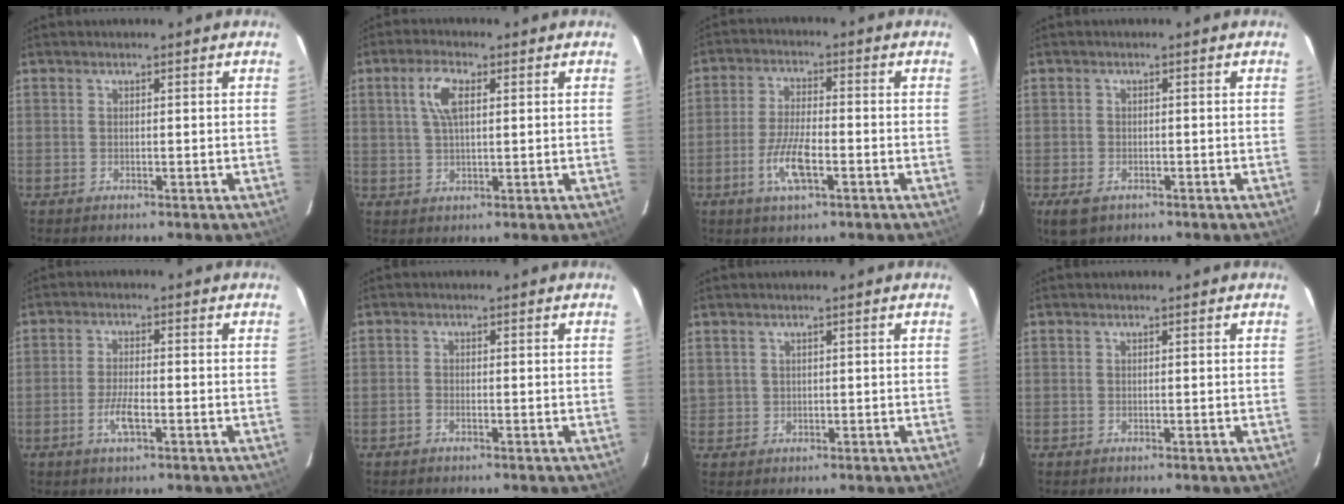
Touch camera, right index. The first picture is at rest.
{"total": 5.4, "force": [1.7, 2.2, 4.7], "torque": [-0.092, 0.010, 0.034]}
{"total": 7.8, "force": [-3.2, 2.1, 6.8], "torque": [-0.143, -0.004, -0.062]}
{"total": 4.2, "force": [-2.3, 2.6, 2.3], "torque": [-0.050, -0.009, -0.036]}
{"total": 4.4, "force": [-1.8, 1.1, 3.9], "torque": [-0.081, -0.004, -0.035]}
{"total": 0.8, "force": [-0.6, 0.2, 0.5], "torque": [-0.013, 0.001, -0.014]}
{"total": 1.9, "force": [1.0, 1.6, 0.2], "torque": [0.004, 0.007, 0.022]}
{"total": 0.0}